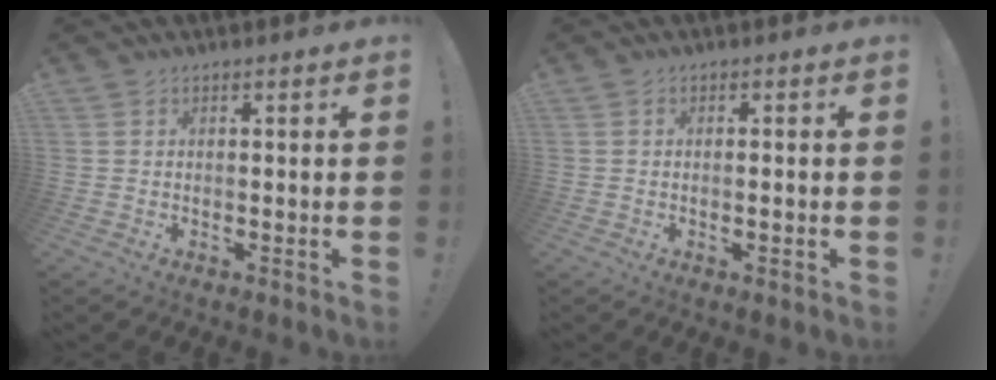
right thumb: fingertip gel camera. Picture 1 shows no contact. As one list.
[{"total": 1.4, "force": [-0.4, 0.0, 1.3], "torque": [-0.022, -0.001, -0.008]}]